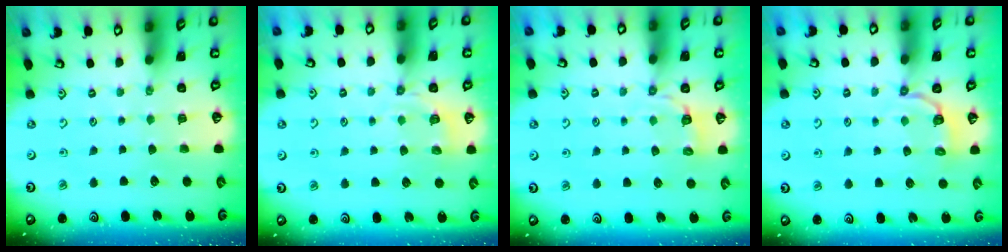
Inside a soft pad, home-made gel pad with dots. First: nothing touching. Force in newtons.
{"total": 4.8, "press": 4.3, "slide": 2.2}
{"total": 3.0, "press": 1.6, "slide": 2.5}
{"total": 3.1, "press": 1.5, "slide": 2.7}